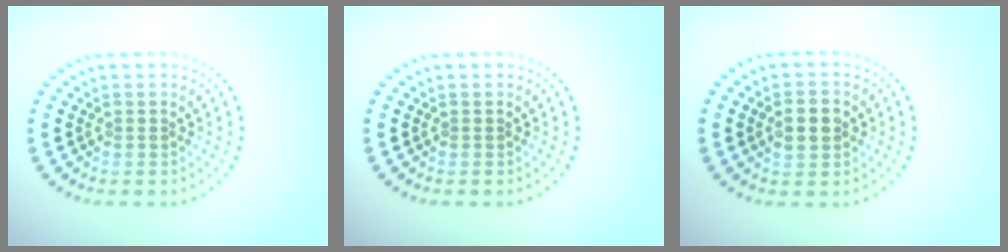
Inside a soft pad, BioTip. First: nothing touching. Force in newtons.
{"total": 0.0}
{"total": 2.9, "press": 2.9, "slide": 0.1}